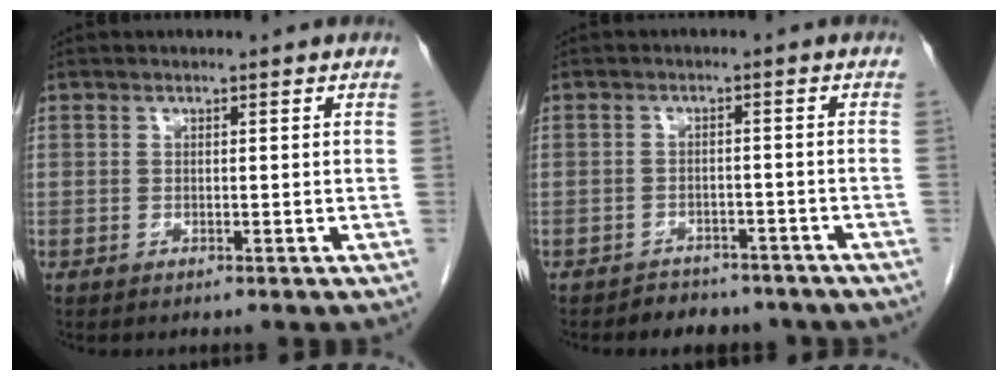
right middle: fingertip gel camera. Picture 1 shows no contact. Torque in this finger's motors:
{"motor_torque": [0.29, -0.27, 0.03, 0.02]}